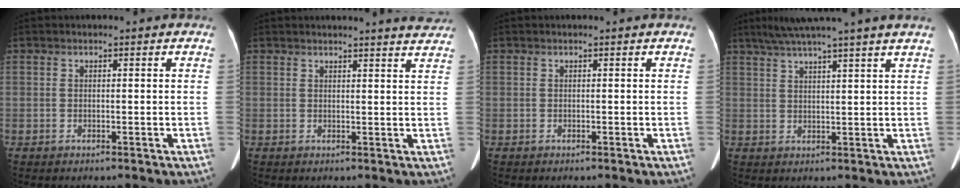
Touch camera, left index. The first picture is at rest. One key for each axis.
{"total": 6.8, "fx": 6.6, "fy": -0.1, "fz": 1.7, "tx": -0.020, "ty": -0.007, "tz": 0.057}
{"total": 0.0}
{"total": 11.8, "fx": 9.6, "fy": -1.5, "fz": 6.7, "tx": -0.109, "ty": 0.027, "tz": 0.126}